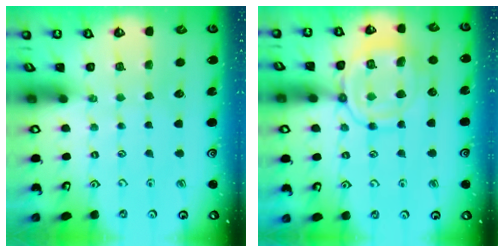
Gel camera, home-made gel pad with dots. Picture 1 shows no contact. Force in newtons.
{"total": 14.4, "press": 14.4, "slide": 1.4}